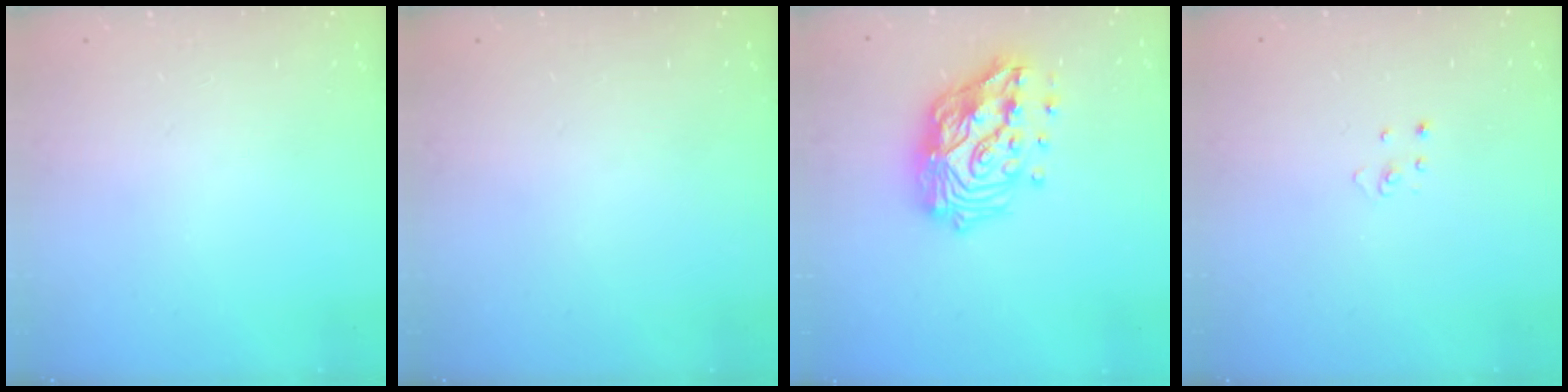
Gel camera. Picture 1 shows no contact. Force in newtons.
{"total": 0.0}
{"total": 18.5, "press": 18.4, "slide": 2.2}
{"total": 2.2, "press": 2.2, "slide": 0.2}